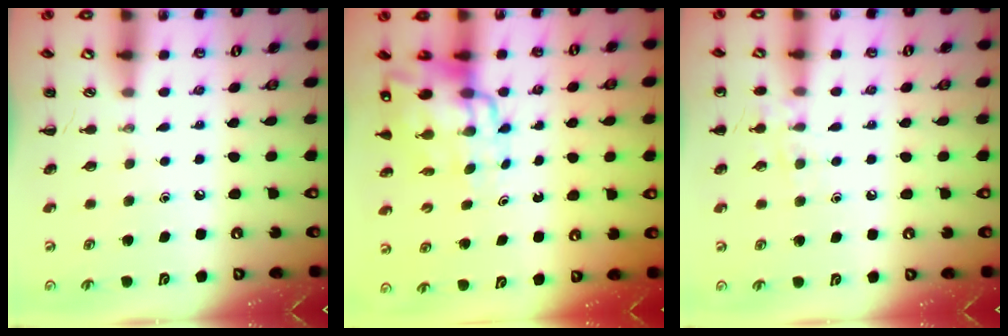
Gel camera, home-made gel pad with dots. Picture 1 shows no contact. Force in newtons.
{"total": 14.0, "press": 13.2, "slide": 4.4}
{"total": 7.3, "press": 7.1, "slide": 1.5}